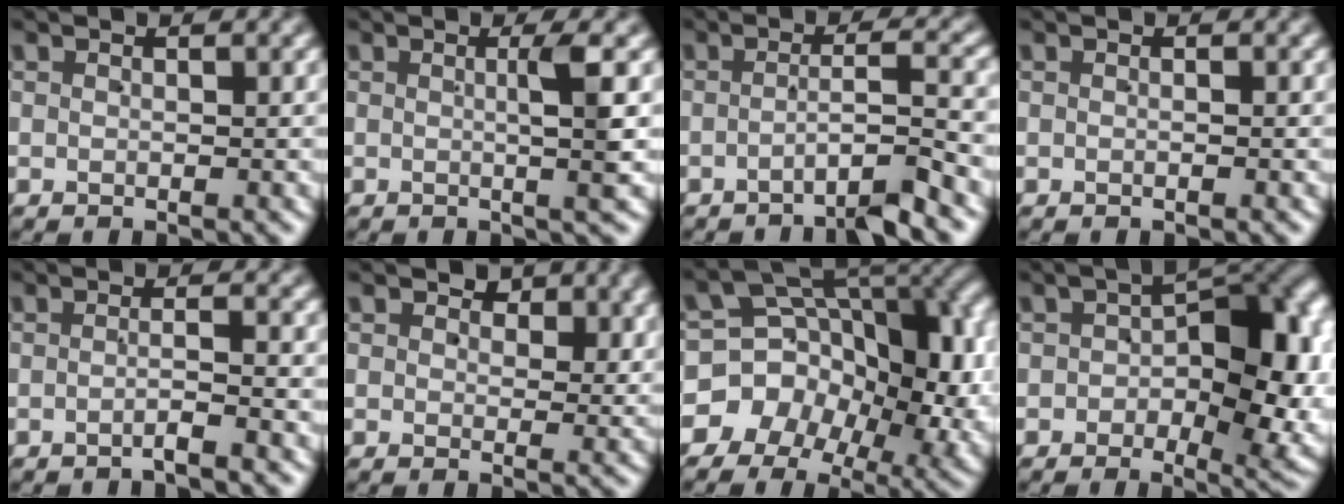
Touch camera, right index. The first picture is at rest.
{"total": 2.6, "force": [0.3, -0.4, 2.6], "torque": [-0.035, 0.003, 0.003]}
{"total": 3.5, "force": [-2.5, -0.3, 2.4], "torque": [-0.038, -0.001, -0.041]}
{"total": 0.0}
{"total": 1.5, "force": [-1.1, -0.2, 1.0], "torque": [-0.015, 0.001, -0.026]}
{"total": 2.0, "force": [1.2, 1.3, 0.9], "torque": [-0.007, -0.008, 0.020]}
{"total": 16.3, "force": [-0.9, 13.2, 9.6], "torque": [-0.199, -0.034, -0.016]}
{"total": 9.3, "force": [-0.7, 4.5, 8.1], "torque": [-0.093, 0.000, -0.010]}